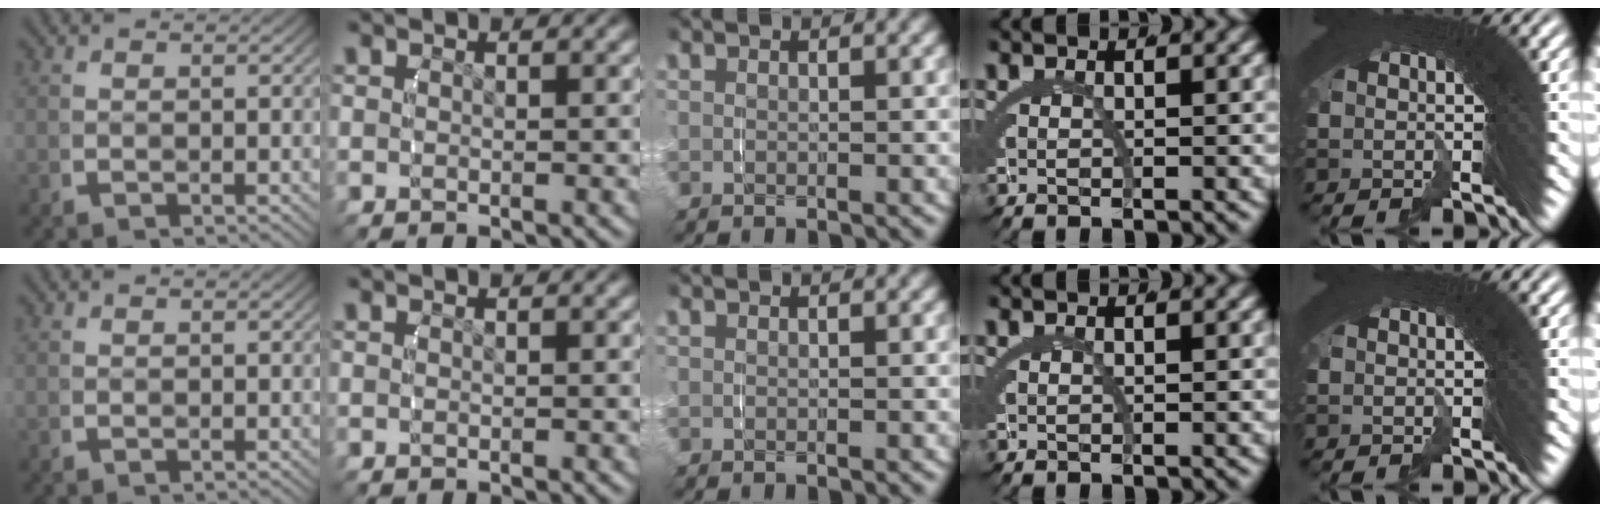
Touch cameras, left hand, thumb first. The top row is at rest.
{}